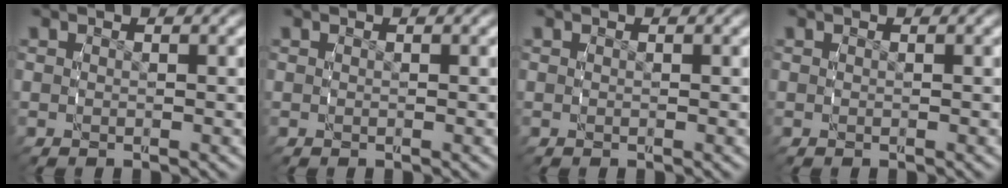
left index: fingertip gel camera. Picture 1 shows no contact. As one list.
[{"total": 0.0}, {"total": 0.0}, {"total": 0.0}]